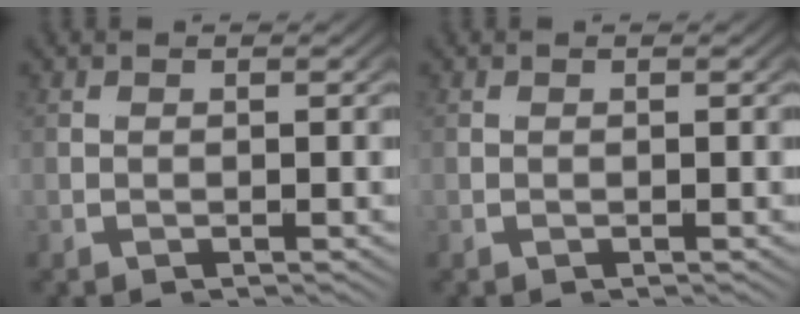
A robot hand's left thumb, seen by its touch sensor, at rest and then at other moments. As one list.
[{"total": 0.0}]